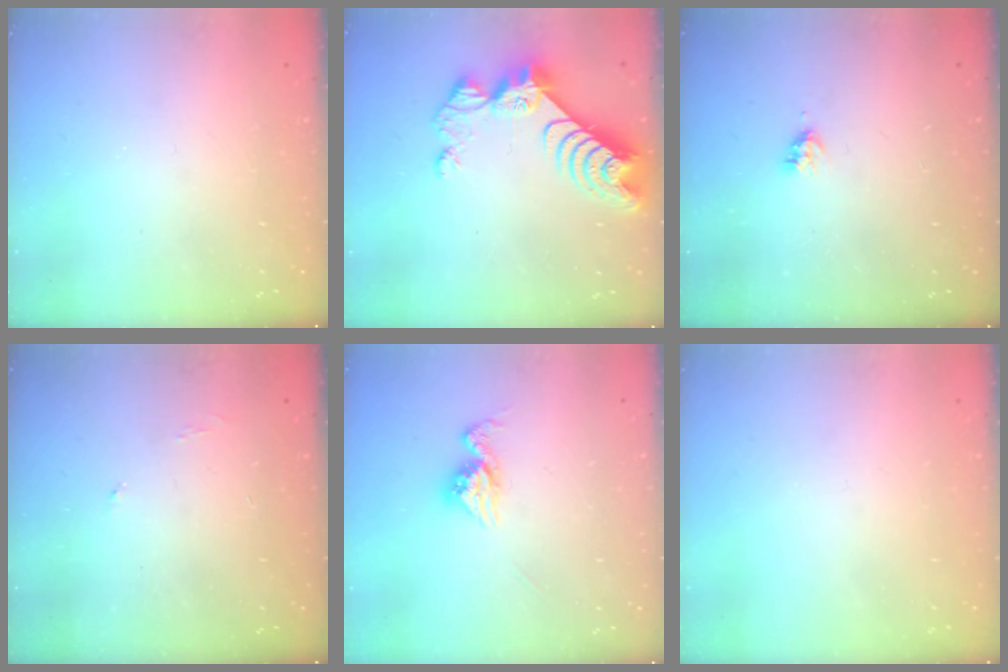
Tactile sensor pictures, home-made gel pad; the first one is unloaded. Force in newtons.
{"total": 11.1, "press": 11.0, "slide": 1.0}
{"total": 3.6, "press": 3.6, "slide": 0.5}
{"total": 3.1, "press": 3.1, "slide": 0.5}
{"total": 11.1, "press": 11.0, "slide": 0.9}
{"total": 0.0}